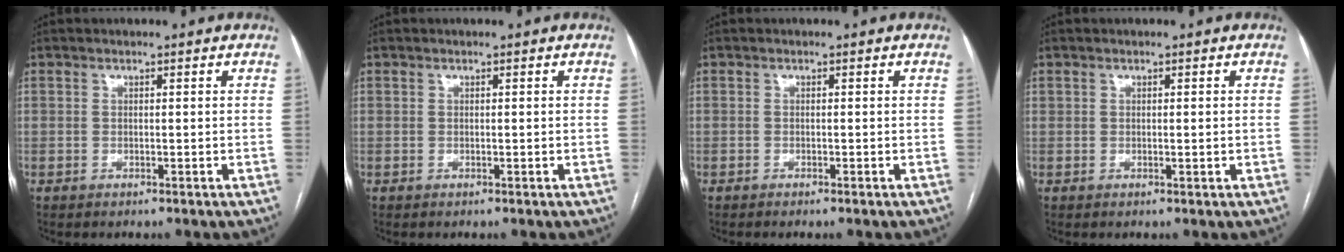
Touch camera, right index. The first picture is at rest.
{"total": 0.0}
{"total": 0.6, "force": [-0.5, -0.1, 0.3], "torque": [-0.006, 0.001, -0.008]}
{"total": 0.9, "force": [0.1, 0.3, 0.8], "torque": [-0.017, 0.001, 0.007]}